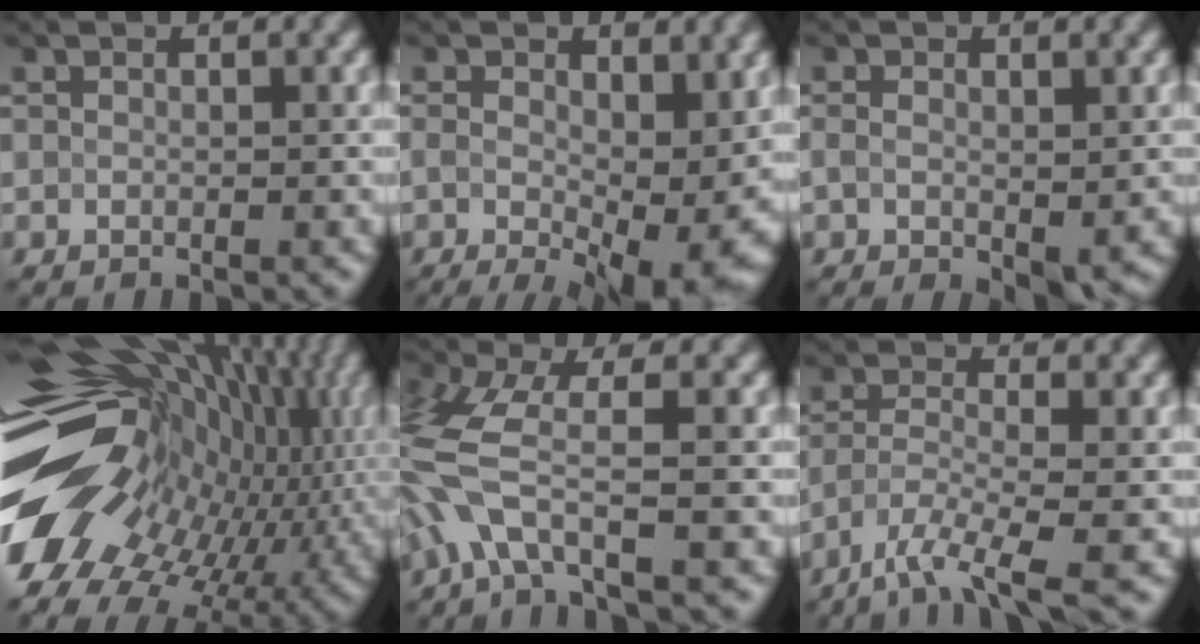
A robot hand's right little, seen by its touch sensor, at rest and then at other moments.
{"total": 10.9, "force": [-1.2, 5.4, 9.4], "torque": [-0.149, -0.025, 0.002]}
{"total": 3.2, "force": [-0.7, 1.7, 2.7], "torque": [-0.050, -0.004, -0.002]}
{"total": 18.4, "force": [-0.4, 11.7, 14.2], "torque": [-0.220, -0.013, 0.021]}
{"total": 6.1, "force": [-2.9, 1.5, 5.1], "torque": [-0.132, 0.004, -0.060]}
{"total": 5.6, "force": [-4.2, 0.8, 3.5], "torque": [-0.059, -0.005, -0.081]}